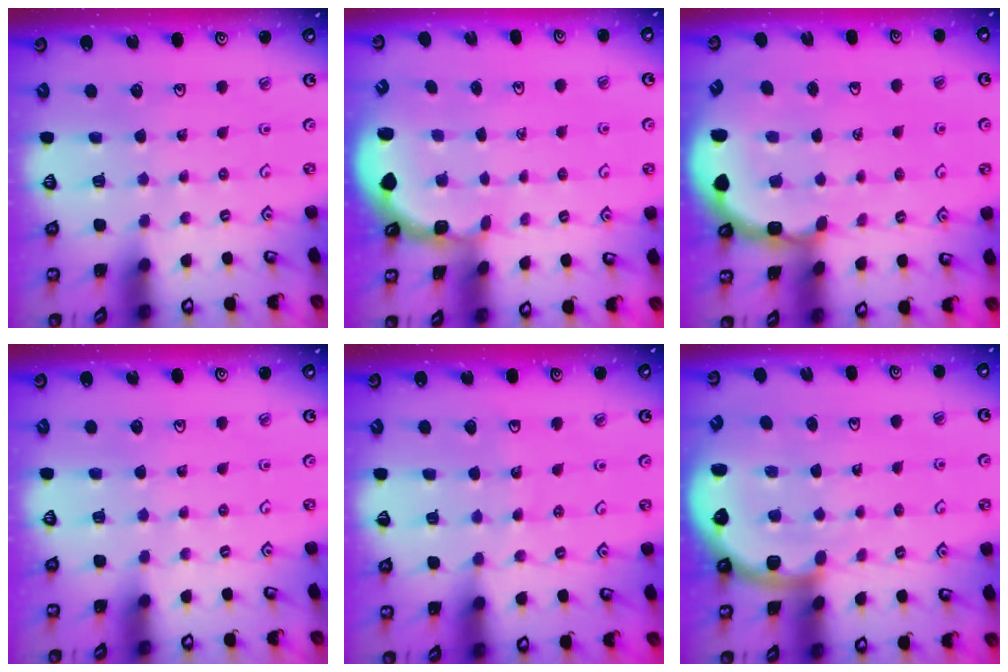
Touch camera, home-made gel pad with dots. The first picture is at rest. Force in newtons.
{"total": 1.6, "press": 1.5, "slide": 0.4}
{"total": 5.9, "press": 5.7, "slide": 1.3}
{"total": 0.0}
{"total": 3.3, "press": 3.3, "slide": 0.3}
{"total": 6.5, "press": 6.1, "slide": 2.4}